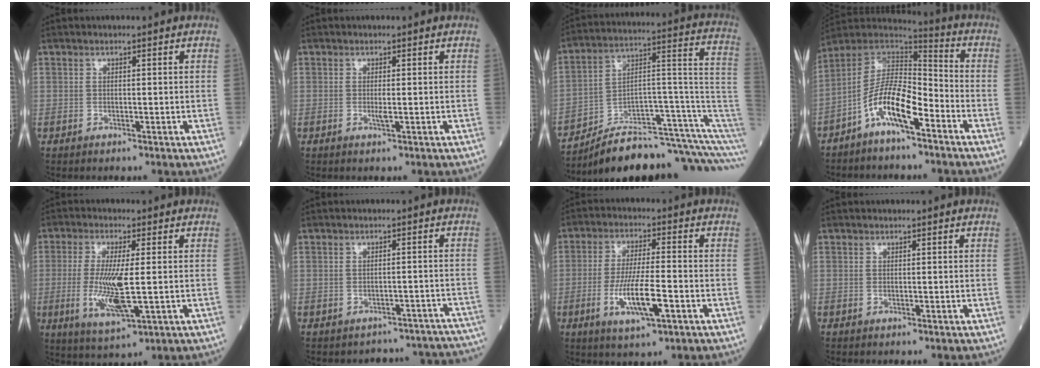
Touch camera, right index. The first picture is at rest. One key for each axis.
{"total": 0.9, "fx": -0.1, "fy": 0.0, "fz": 0.9, "tx": -0.026, "ty": -0.004, "tz": 0.002}
{"total": 18.2, "fx": -14.4, "fy": 1.0, "fz": 11.2, "tx": -0.112, "ty": 0.076, "tz": -0.221}
{"total": 11.4, "fx": -5.9, "fy": 3.1, "fz": 9.3, "tx": -0.177, "ty": 0.016, "tz": -0.111}
{"total": 9.0, "fx": -0.9, "fy": 1.5, "fz": 8.8, "tx": -0.191, "ty": -0.021, "tz": -0.013}
{"total": 11.9, "fx": -11.4, "fy": 3.6, "fz": 0.5, "tx": 0.009, "ty": 0.037, "tz": -0.117}
{"total": 8.9, "fx": -3.0, "fy": 1.3, "fz": 8.3, "tx": -0.161, "ty": -0.009, "tz": -0.053}
{"total": 0.0}